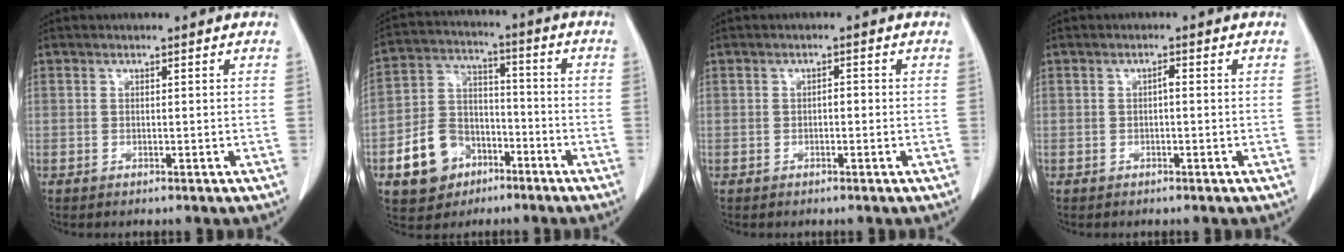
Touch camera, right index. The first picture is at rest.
{"total": 11.1, "force": [-5.2, 8.5, 4.8], "torque": [-0.109, 0.025, -0.085]}
{"total": 1.0, "force": [-0.2, 0.5, 0.8], "torque": [-0.012, 0.004, -0.004]}
{"total": 0.9, "force": [-0.1, 0.2, 0.8], "torque": [-0.015, 0.003, -0.001]}